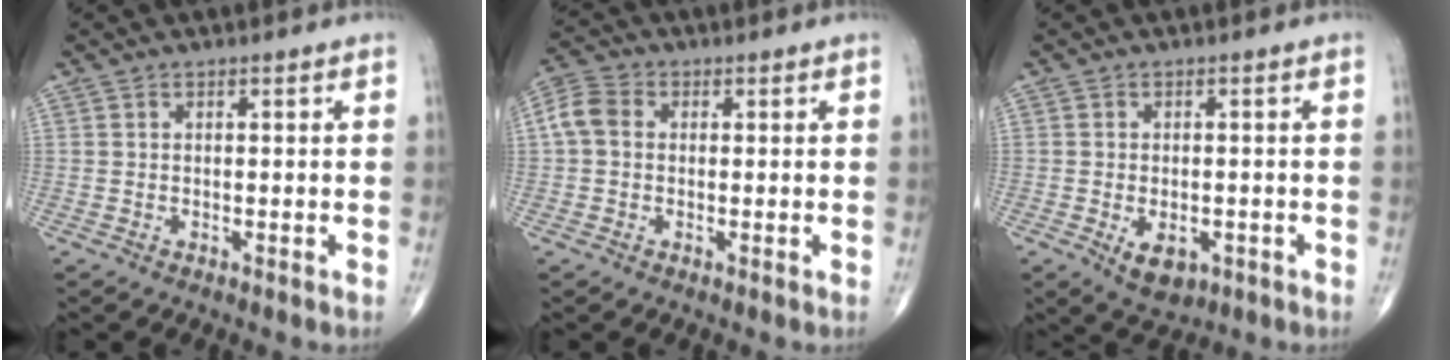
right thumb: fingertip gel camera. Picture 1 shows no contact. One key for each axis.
{"total": 5.4, "fx": 0.4, "fy": 4.3, "fz": 3.3, "tx": -0.070, "ty": 0.019, "tz": 0.001}
{"total": 5.3, "fx": -1.8, "fy": 3.2, "fz": 3.8, "tx": -0.051, "ty": 0.001, "tz": -0.017}